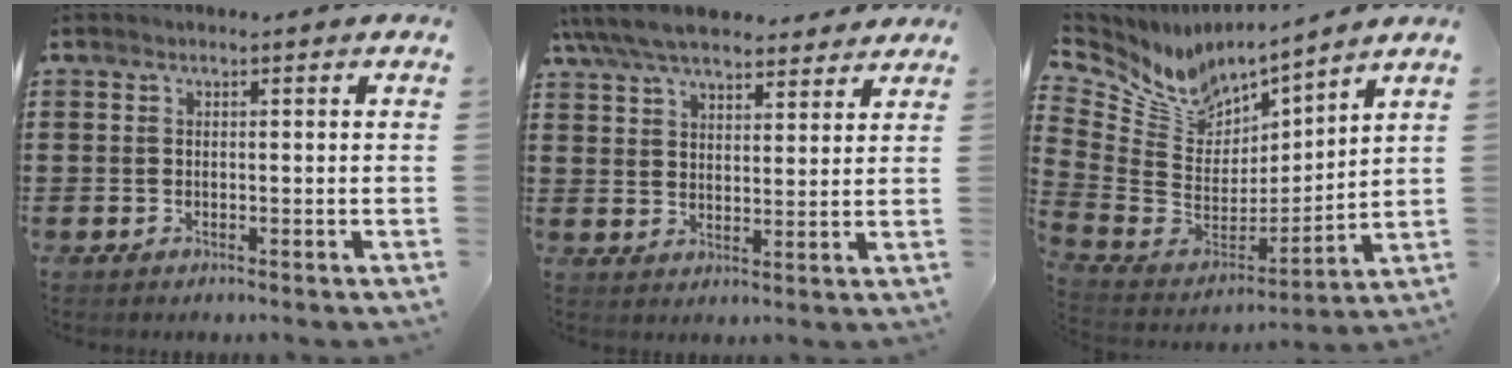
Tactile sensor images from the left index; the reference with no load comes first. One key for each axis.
{"total": 7.6, "fx": 6.8, "fy": 2.0, "fz": 2.7, "tx": -0.077, "ty": -0.016, "tz": 0.126}
{"total": 6.0, "fx": 5.0, "fy": 2.9, "fz": 1.6, "tx": -0.070, "ty": -0.053, "tz": 0.088}